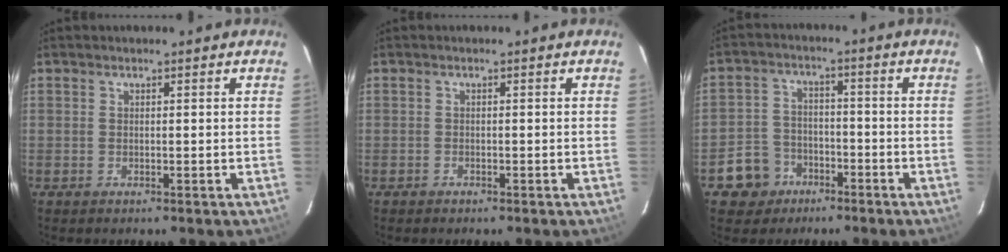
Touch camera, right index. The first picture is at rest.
{"total": 0.7, "force": [-0.6, 0.4, 0.0], "torque": [-0.002, 0.004, -0.011]}
{"total": 7.7, "force": [-4.4, 6.2, 1.4], "torque": [-0.056, 0.026, -0.063]}